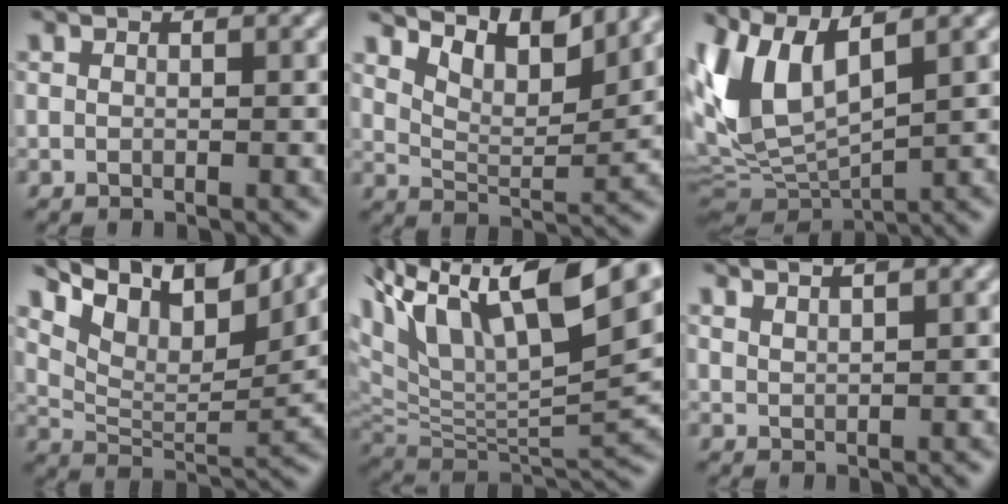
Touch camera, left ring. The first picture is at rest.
{"total": 6.1, "force": [4.4, 2.0, 3.7], "torque": [-0.072, 0.009, 0.076]}
{"total": 9.2, "force": [2.7, 4.5, 7.6], "torque": [-0.192, 0.011, 0.055]}
{"total": 10.6, "force": [7.2, 4.3, 6.5], "torque": [-0.115, 0.025, 0.129]}
{"total": 15.6, "force": [7.4, 6.3, 12.2], "torque": [-0.239, 0.049, 0.131]}
{"total": 2.4, "force": [2.0, 0.7, 1.1], "torque": [-0.001, 0.027, 0.011]}